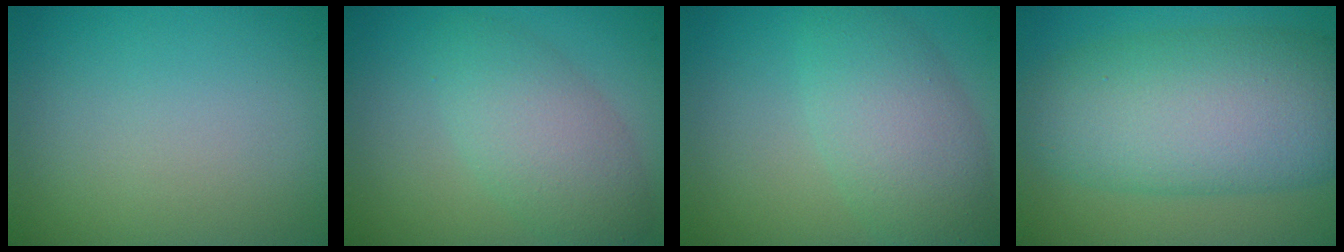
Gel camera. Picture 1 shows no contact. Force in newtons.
{"total": 4.7, "press": 4.7, "slide": 0.1}
{"total": 5.6, "press": 5.6, "slide": 0.1}
{"total": 10.8, "press": 10.8, "slide": 0.2}